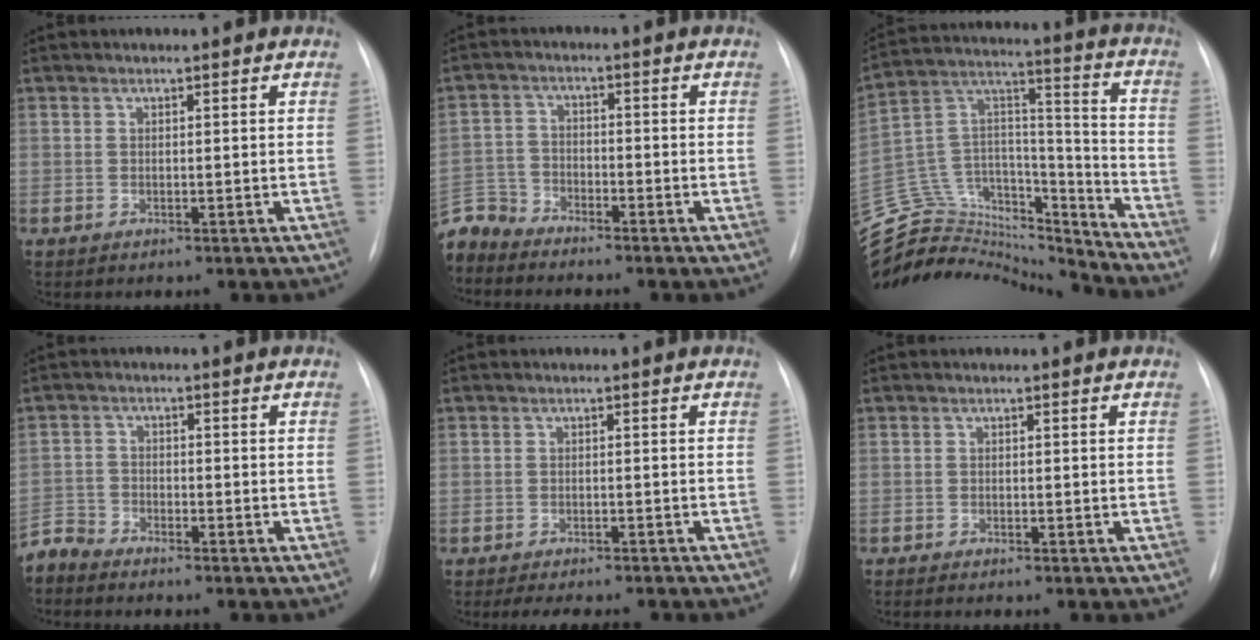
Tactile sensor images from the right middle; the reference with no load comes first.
{"total": 6.0, "force": [-5.9, 1.3, -0.3], "torque": [0.005, 0.001, -0.122]}
{"total": 28.3, "force": [-26.7, 7.2, 6.4], "torque": [-0.174, 0.038, -0.422]}
{"total": 3.5, "force": [-3.5, 0.2, -0.4], "torque": [0.011, -0.014, -0.071]}
{"total": 8.0, "force": [-7.1, 1.9, 3.3], "torque": [-0.043, -0.004, -0.089]}
{"total": 1.9, "force": [-1.6, 0.0, 0.9], "torque": [-0.012, -0.004, -0.022]}